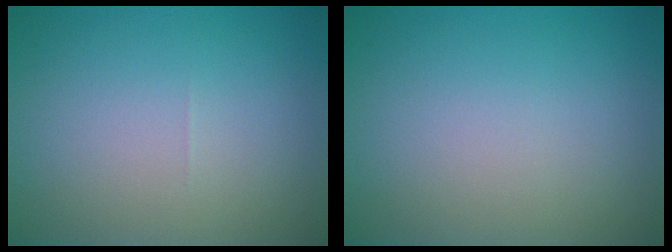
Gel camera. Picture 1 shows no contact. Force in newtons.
{"total": 0.0}